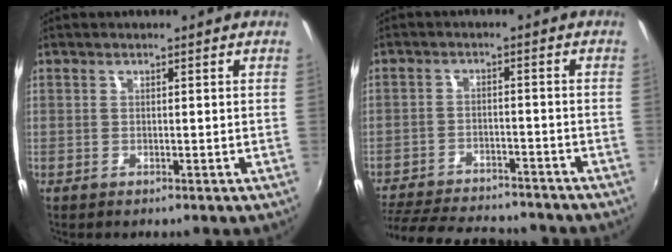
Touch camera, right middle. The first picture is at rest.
{"total": 19.1, "force": [-16.5, 5.6, 7.8], "torque": [-0.173, -0.013, -0.237]}